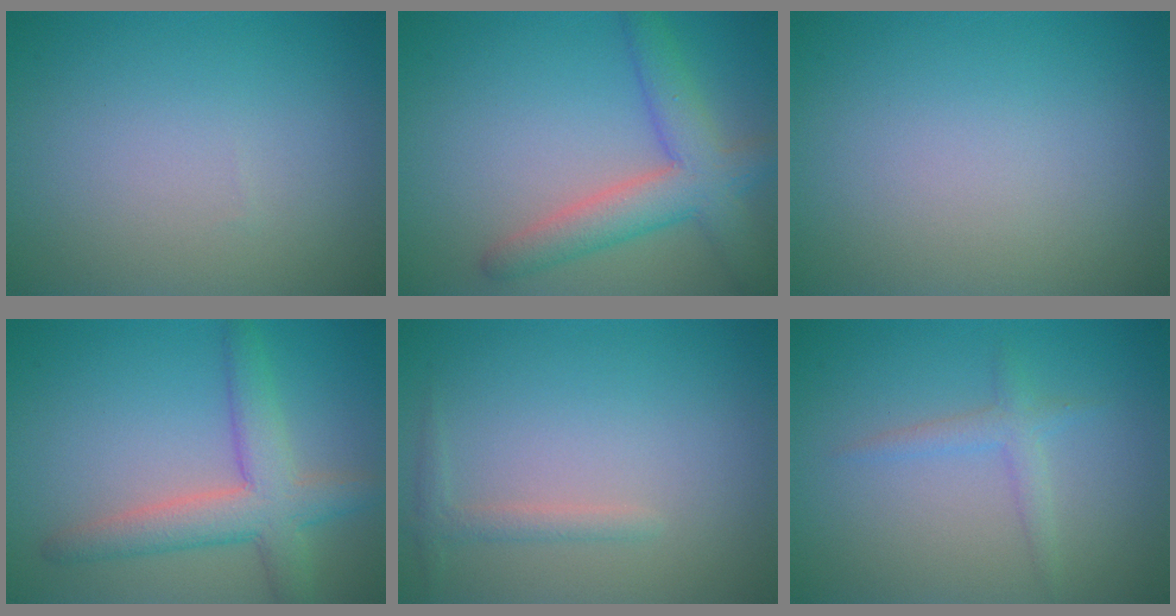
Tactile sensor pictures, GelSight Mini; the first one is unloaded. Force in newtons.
{"total": 5.3, "press": 5.3, "slide": 0.2}
{"total": 0.0}
{"total": 5.2, "press": 5.2, "slide": 0.2}
{"total": 1.3, "press": 1.3, "slide": 0.1}
{"total": 1.6, "press": 1.6, "slide": 0.1}